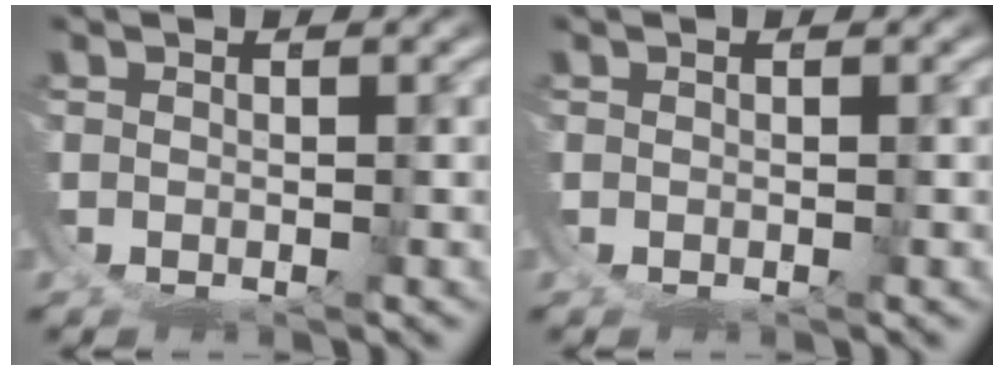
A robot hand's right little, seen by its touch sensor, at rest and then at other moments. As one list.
[{"total": 0.0}]